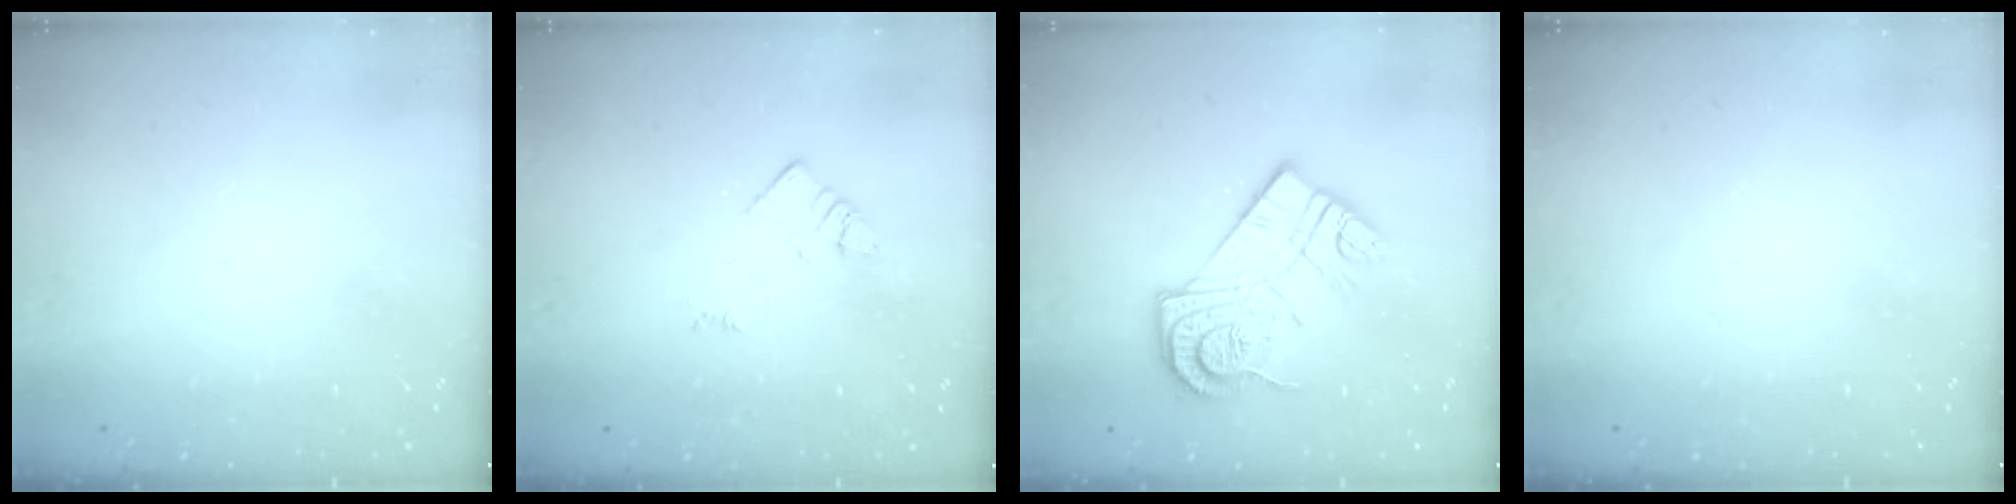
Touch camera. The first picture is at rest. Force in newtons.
{"total": 2.1, "press": 2.1, "slide": 0.3}
{"total": 16.1, "press": 16.1, "slide": 1.5}
{"total": 0.0}